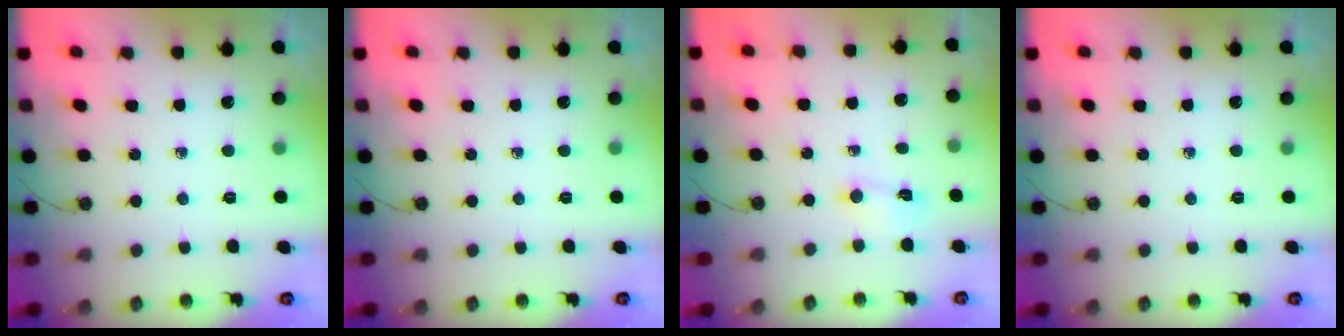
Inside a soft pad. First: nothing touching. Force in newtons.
{"total": 0.0}
{"total": 3.4, "press": 3.4, "slide": 0.3}
{"total": 0.0}